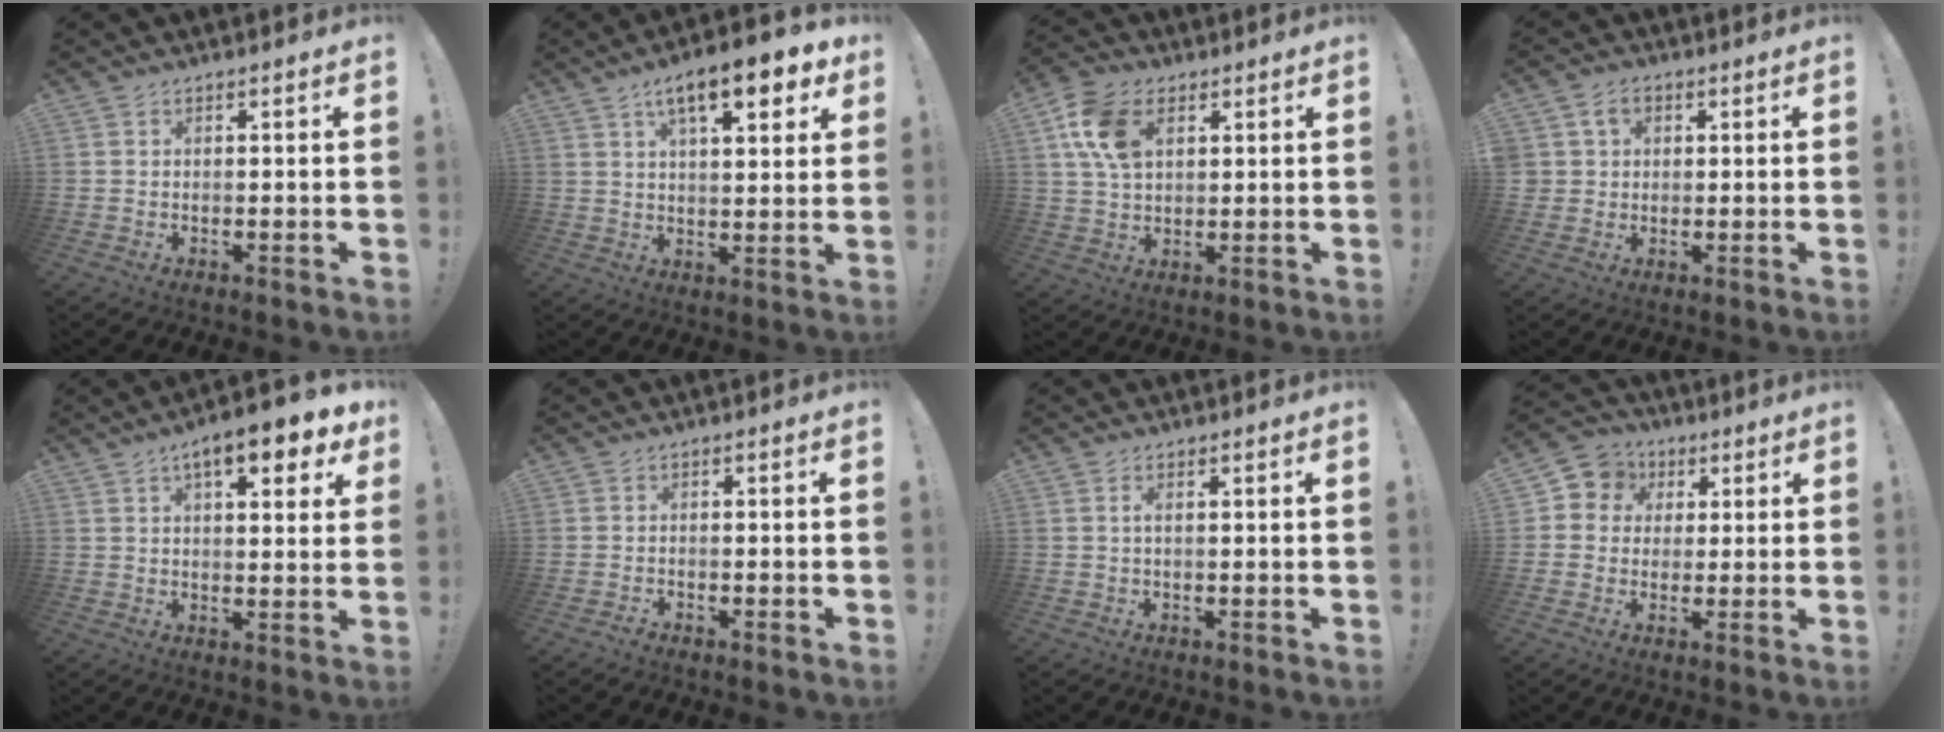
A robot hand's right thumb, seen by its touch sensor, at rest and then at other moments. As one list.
[{"total": 12.9, "force": [6.7, 3.8, 10.4], "torque": [-0.156, -0.026, 0.104]}, {"total": 12.5, "force": [4.6, 8.2, 8.2], "torque": [-0.159, -0.001, 0.087]}, {"total": 4.9, "force": [1.6, 4.2, 1.9], "torque": [-0.038, 0.007, 0.034]}, {"total": 10.0, "force": [5.4, 3.1, 7.9], "torque": [-0.105, -0.023, 0.086]}, {"total": 1.6, "force": [-1.5, 0.3, 0.5], "torque": [-0.009, 0.005, -0.025]}, {"total": 1.5, "force": [0.3, 0.4, 1.4], "torque": [-0.021, -0.001, 0.002]}, {"total": 7.2, "force": [0.9, 6.9, 1.8], "torque": [-0.025, 0.004, 0.024]}]